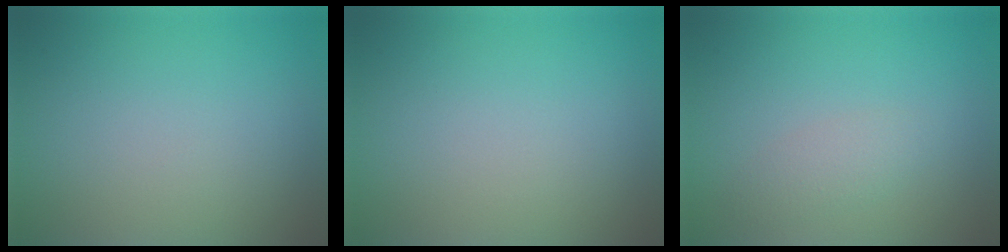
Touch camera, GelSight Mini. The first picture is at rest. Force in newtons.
{"total": 0.0}
{"total": 1.6, "press": 1.6, "slide": 0.1}